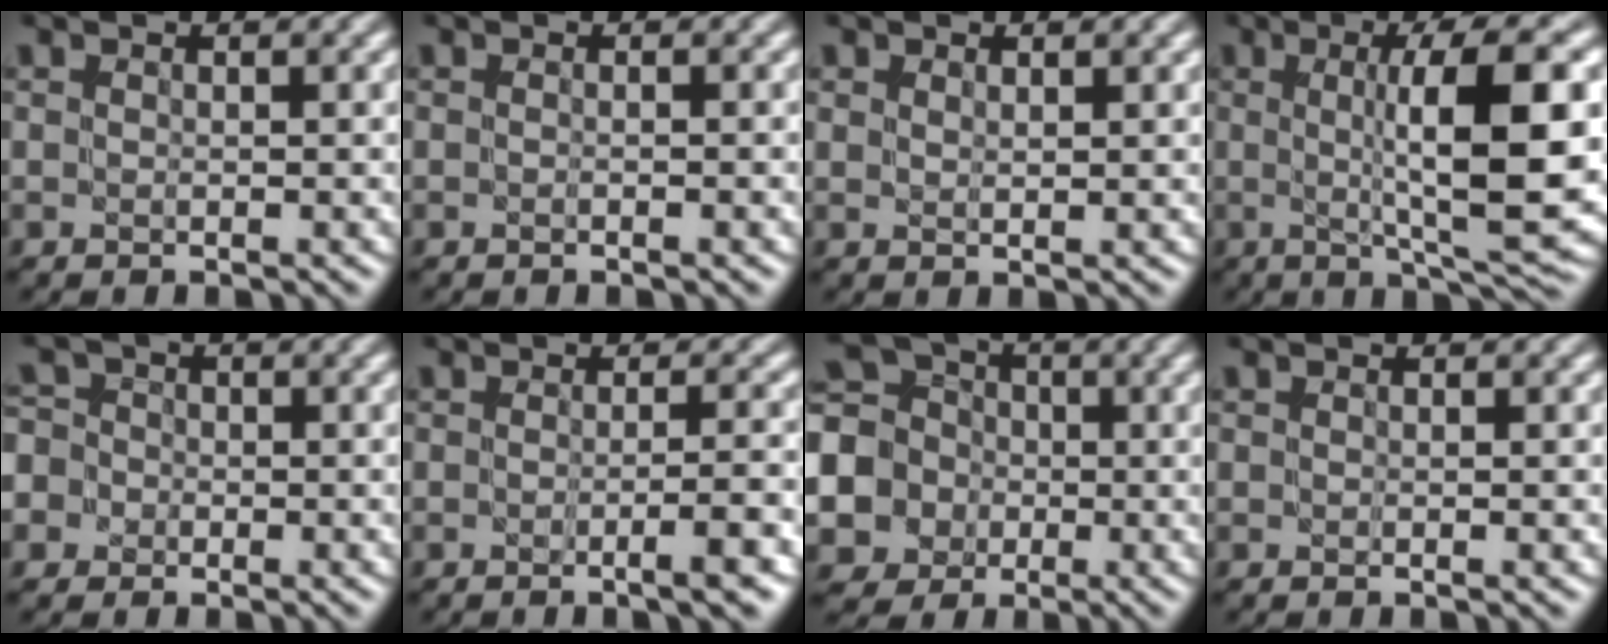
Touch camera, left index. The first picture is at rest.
{"total": 1.2, "force": [-0.1, 0.5, 1.1], "torque": [-0.002, -0.011, -0.010]}
{"total": 1.0, "force": [0.8, 0.3, 0.5], "torque": [-0.009, -0.001, 0.015]}
{"total": 11.6, "force": [0.8, 2.5, 11.3], "torque": [-0.154, 0.006, 0.016]}
{"total": 6.4, "force": [-2.3, 5.7, 1.8], "torque": [-0.043, 0.012, -0.076]}
{"total": 3.9, "force": [-1.2, 0.9, 3.6], "torque": [-0.035, 0.000, -0.024]}
{"total": 9.2, "force": [-1.4, 8.6, 3.2], "torque": [-0.100, 0.003, -0.051]}
{"total": 0.7, "force": [-0.2, 0.1, 0.6], "torque": [-0.008, -0.004, -0.002]}